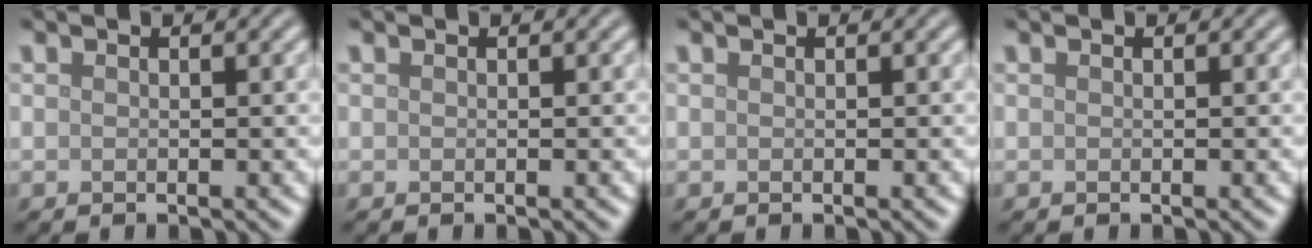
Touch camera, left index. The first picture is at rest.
{"total": 0.0}
{"total": 0.0}
{"total": 0.0}